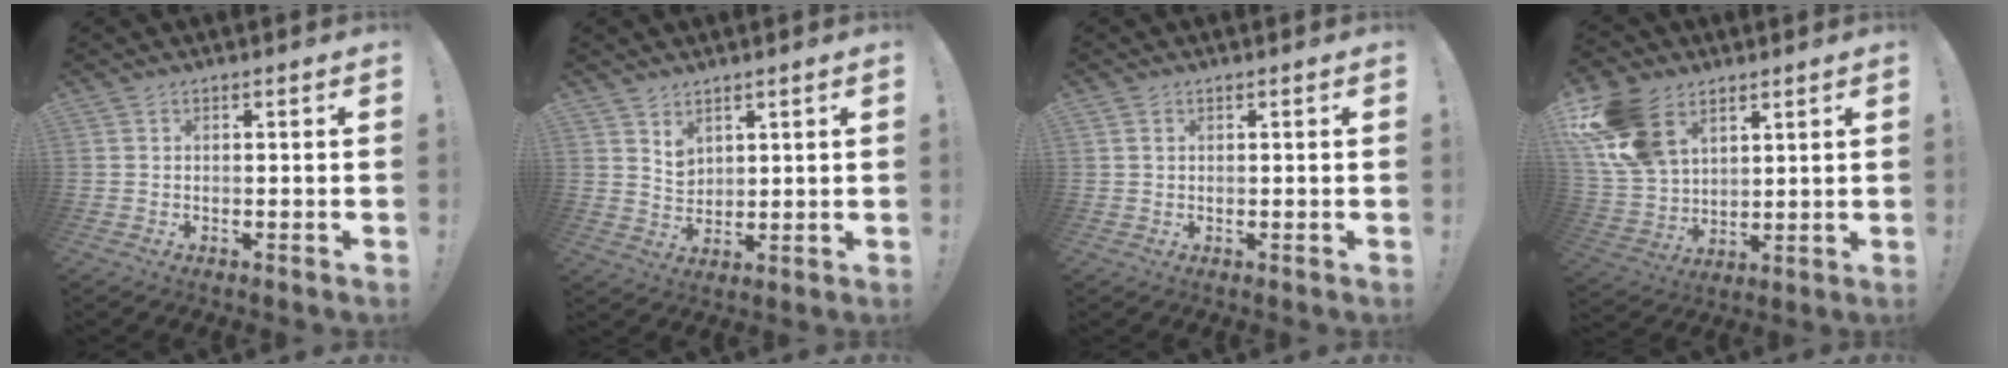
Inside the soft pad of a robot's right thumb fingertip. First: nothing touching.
{"total": 4.7, "force": [3.3, 3.0, 1.3], "torque": [-0.016, -0.026, 0.060]}
{"total": 1.2, "force": [0.6, 0.9, 0.5], "torque": [-0.009, 0.001, 0.011]}
{"total": 17.4, "force": [8.8, 11.8, 9.3], "torque": [-0.191, -0.038, 0.173]}